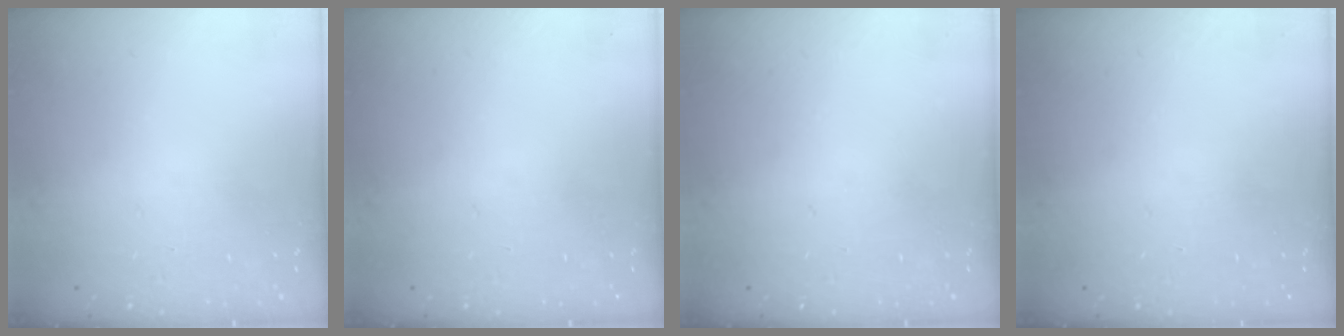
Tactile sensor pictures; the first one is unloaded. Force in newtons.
{"total": 0.0}
{"total": 0.0}
{"total": 0.0}